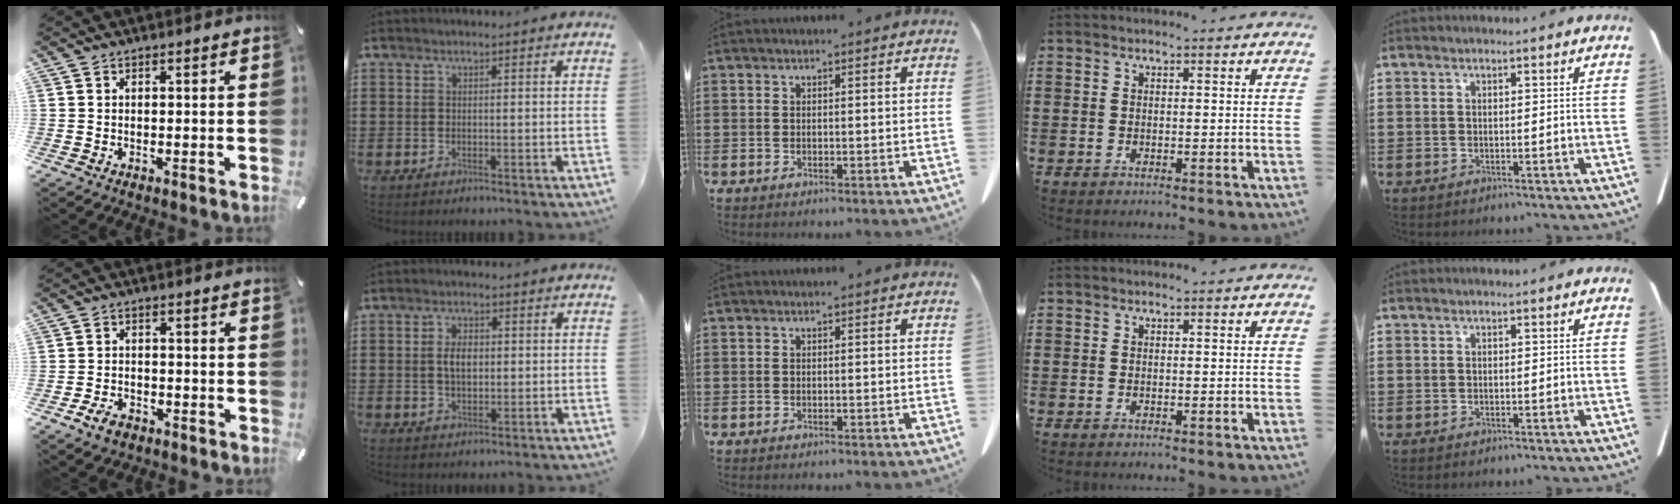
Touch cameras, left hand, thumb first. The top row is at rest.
{"thumb": {"total": 4.0, "force": [-2.6, 2.5, 1.7], "torque": [-0.038, 0.012, -0.052]}, "index": {"total": 3.6, "force": [0.4, 2.0, 2.9], "torque": [-0.053, 0.006, 0.005]}}